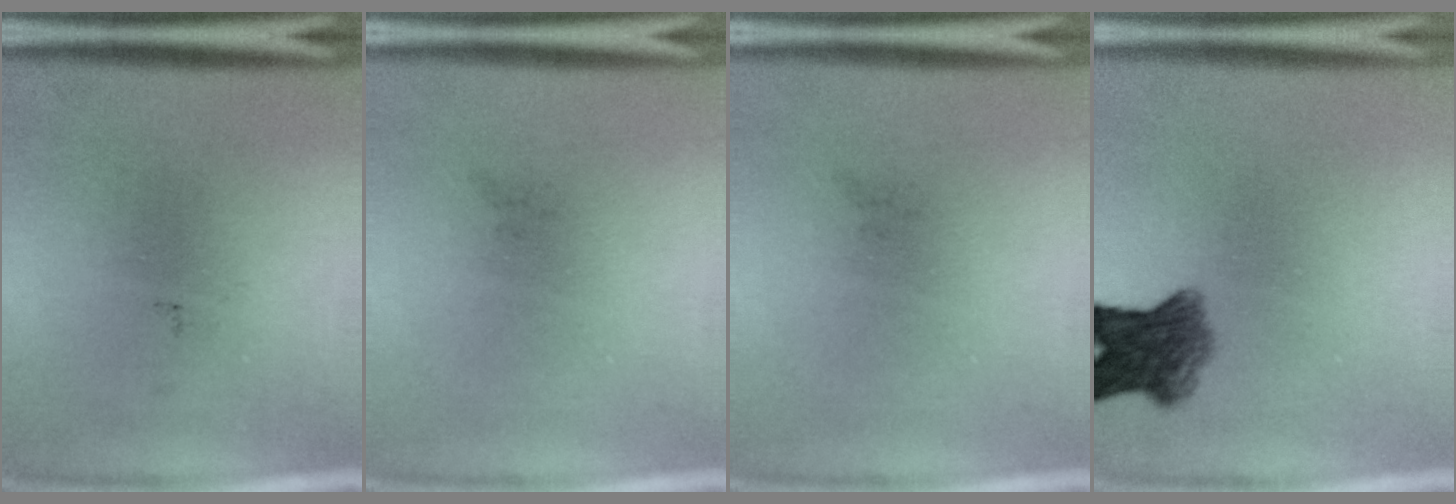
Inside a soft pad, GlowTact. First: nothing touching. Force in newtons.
{"total": 0.0}
{"total": 0.0}
{"total": 6.2}